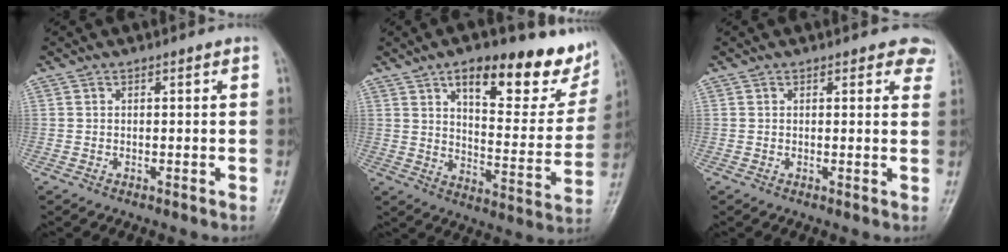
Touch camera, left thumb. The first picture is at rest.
{"total": 20.0, "force": [12.6, 7.8, 13.4], "torque": [-0.123, -0.057, 0.180]}
{"total": 3.8, "force": [3.0, 1.7, 1.6], "torque": [0.012, -0.010, 0.019]}